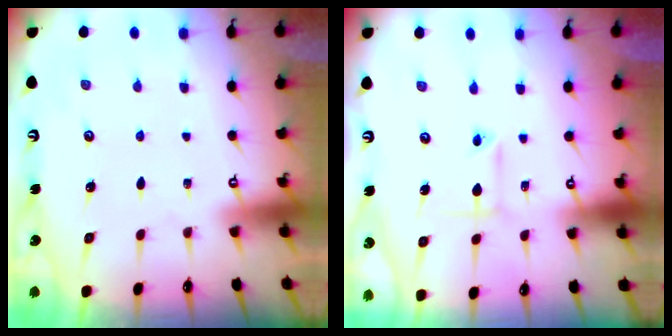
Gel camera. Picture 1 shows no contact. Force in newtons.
{"total": 4.4, "press": 4.2, "slide": 1.4}